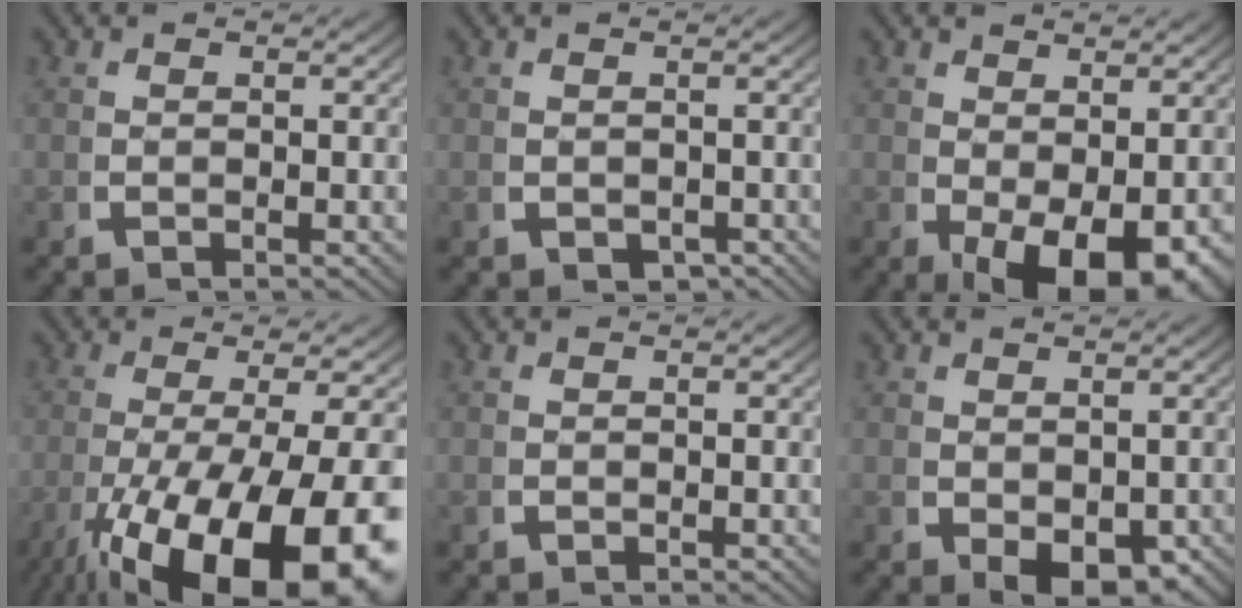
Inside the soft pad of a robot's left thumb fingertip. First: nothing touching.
{"total": 1.2, "force": [-0.7, 1.0, 0.1], "torque": [0.000, -0.013, -0.004]}
{"total": 7.1, "force": [-2.2, 4.0, 5.5], "torque": [-0.092, -0.052, -0.003]}
{"total": 15.9, "force": [-6.1, 8.4, 12.1], "torque": [-0.234, -0.072, -0.046]}
{"total": 0.0}
{"total": 3.3, "force": [-0.7, 2.1, 2.4], "torque": [-0.040, -0.031, 0.010]}